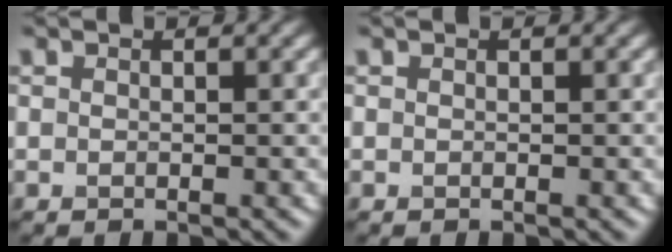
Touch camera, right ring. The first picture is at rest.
{"total": 0.0}